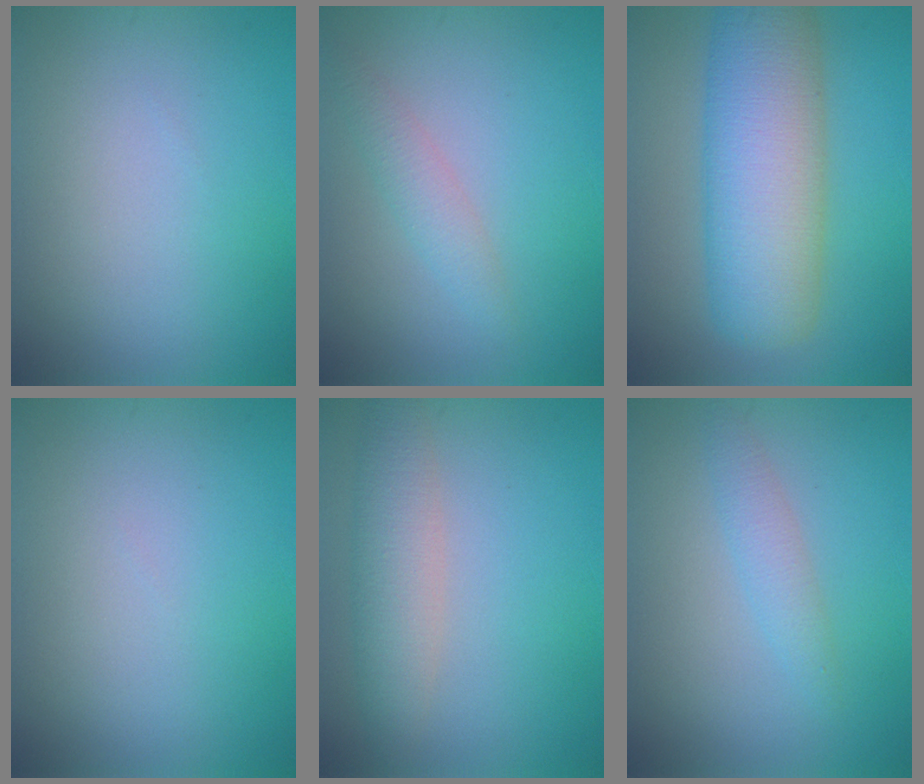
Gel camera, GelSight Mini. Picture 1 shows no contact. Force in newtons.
{"total": 1.9, "press": 1.9, "slide": 0.1}
{"total": 9.8, "press": 9.8, "slide": 0.4}
{"total": 0.0}
{"total": 3.8, "press": 3.8, "slide": 0.5}
{"total": 1.8, "press": 1.8, "slide": 0.1}